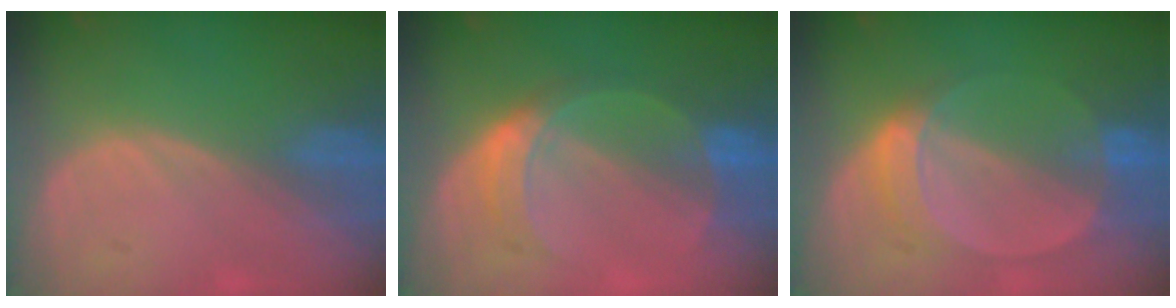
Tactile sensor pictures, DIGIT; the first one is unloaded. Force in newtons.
{"total": 5.9, "press": 5.9, "slide": 0.1}
{"total": 5.8, "press": 5.3, "slide": 2.3}